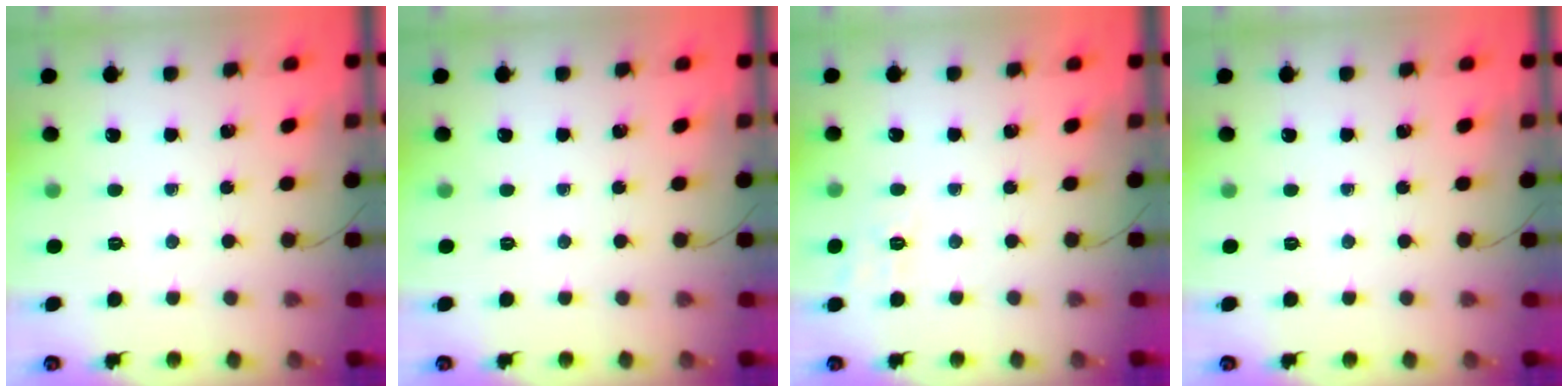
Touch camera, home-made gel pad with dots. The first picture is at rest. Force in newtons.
{"total": 0.0}
{"total": 6.5, "press": 6.2, "slide": 2.0}
{"total": 0.0}